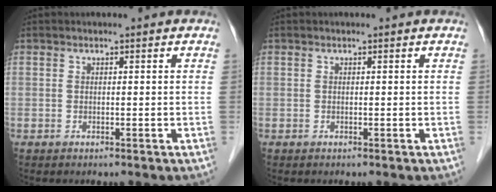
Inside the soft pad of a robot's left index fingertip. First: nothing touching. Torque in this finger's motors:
{"motor_torque": [0.00, 0.00, 0.00, 0.00]}